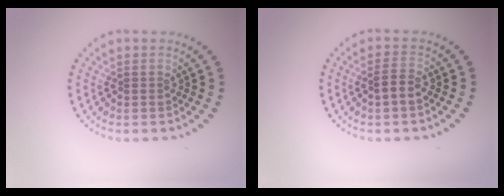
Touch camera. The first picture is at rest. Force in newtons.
{"total": 1.8, "press": 1.6, "slide": 0.7}